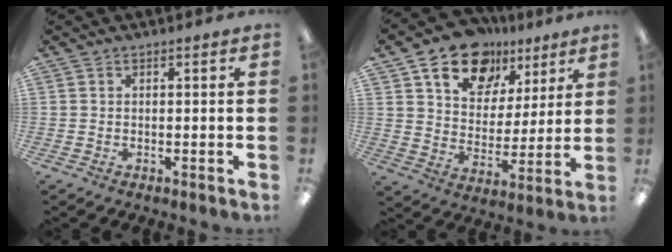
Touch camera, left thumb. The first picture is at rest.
{"total": 16.2, "force": [10.7, 10.4, 6.5], "torque": [-0.100, -0.061, 0.195]}